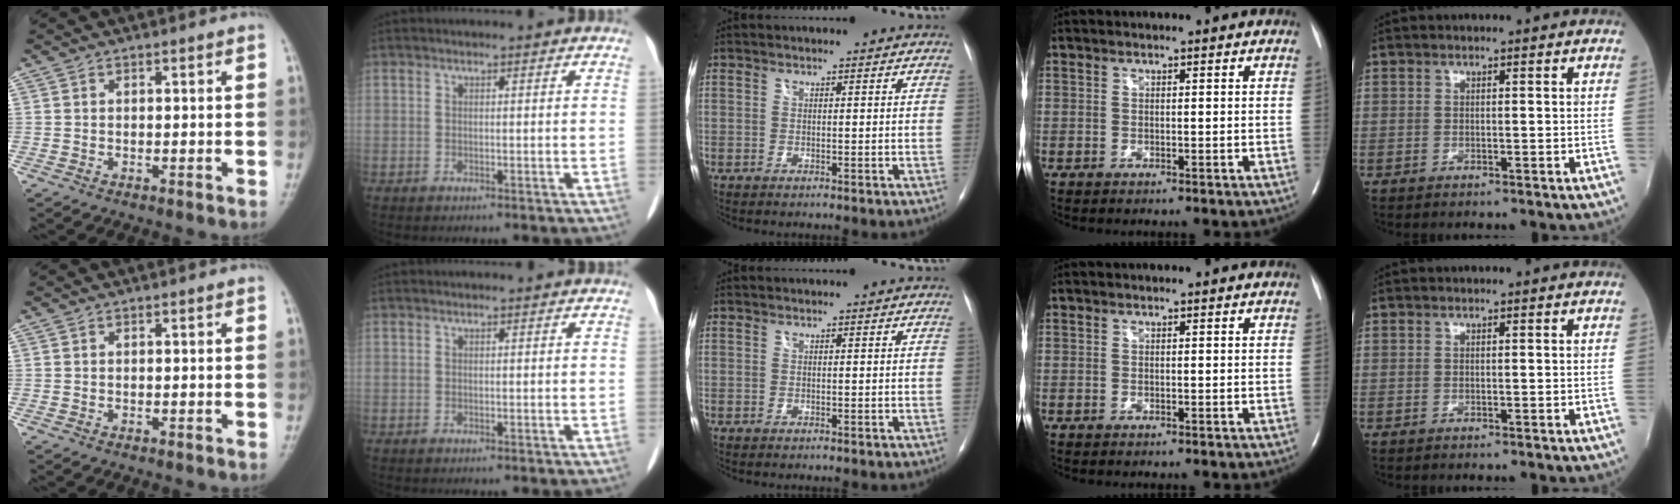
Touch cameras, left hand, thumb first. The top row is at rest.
{}